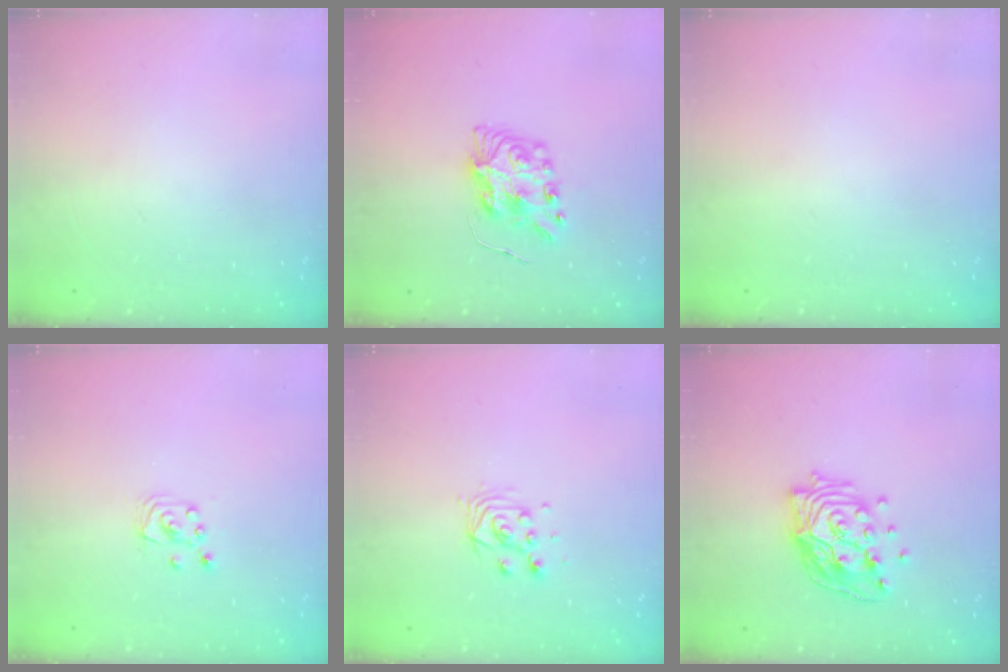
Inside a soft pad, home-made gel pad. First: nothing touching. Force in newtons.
{"total": 8.7, "press": 8.7, "slide": 0.3}
{"total": 0.0}
{"total": 2.7, "press": 2.7, "slide": 0.2}
{"total": 5.0, "press": 5.0, "slide": 0.3}
{"total": 16.5, "press": 16.1, "slide": 3.6}